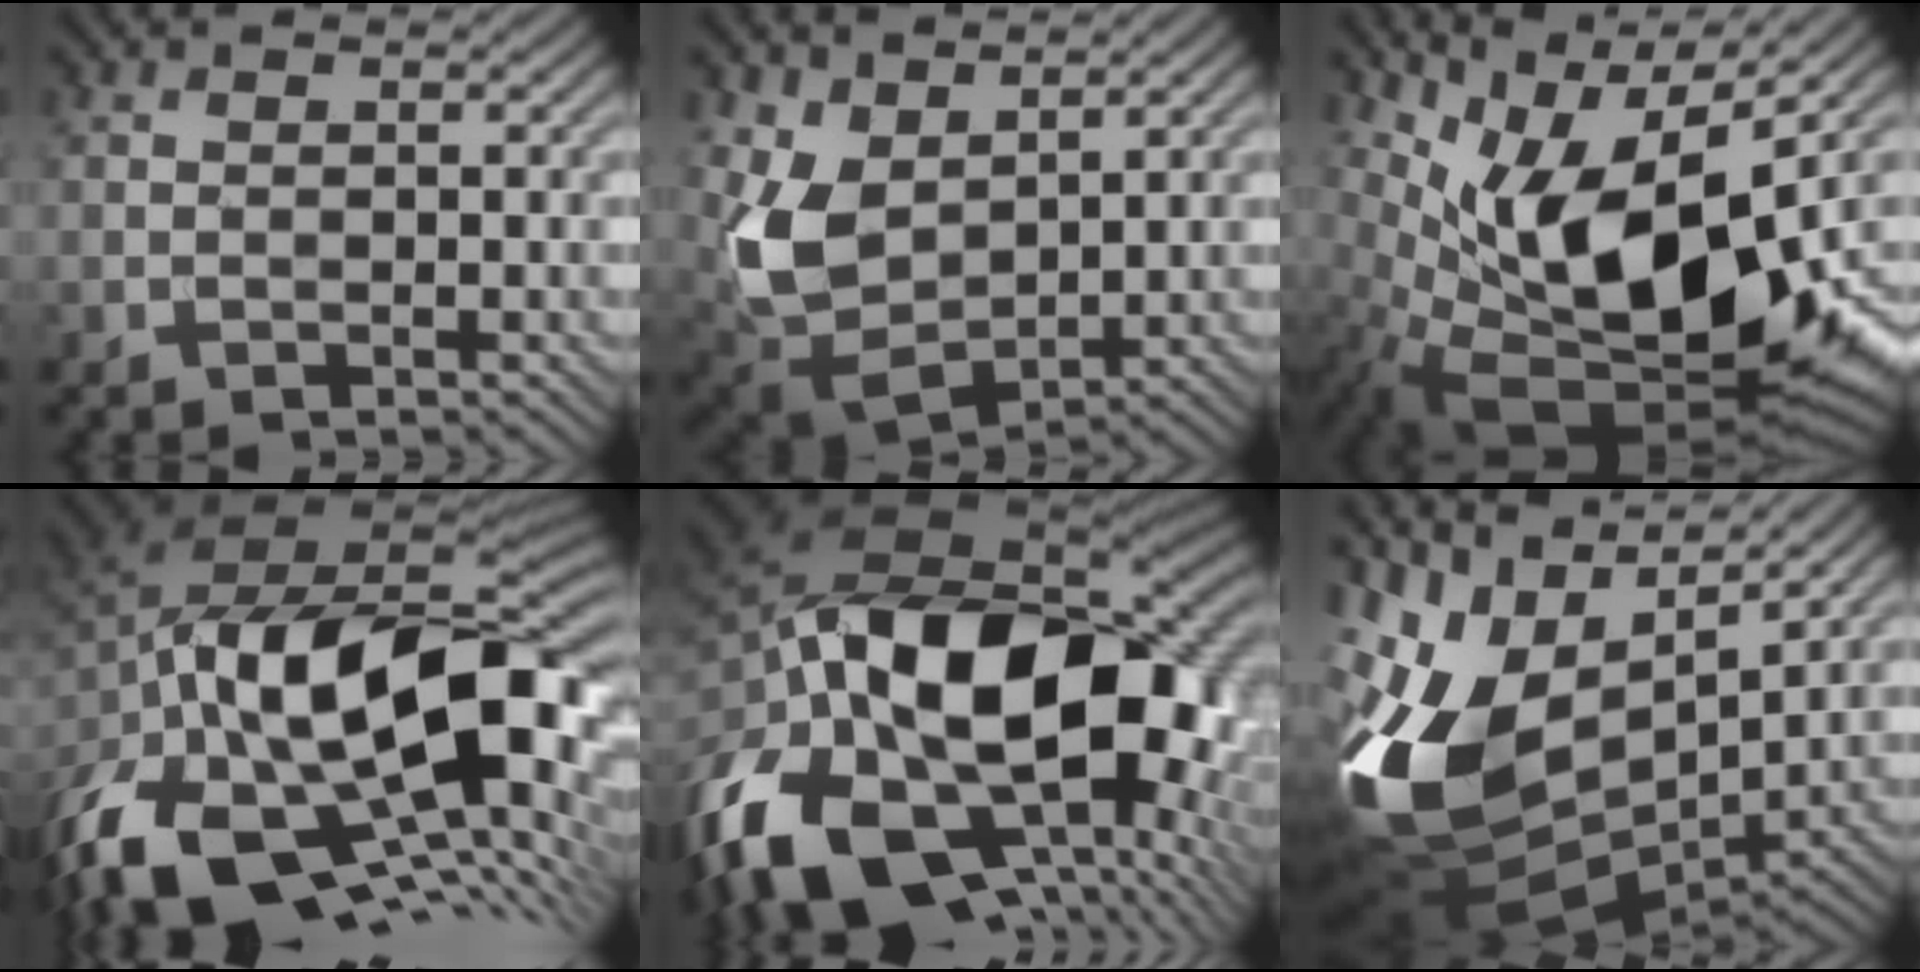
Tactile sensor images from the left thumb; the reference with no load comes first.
{"total": 9.3, "force": [3.7, 5.8, 6.3], "torque": [-0.167, -0.011, 0.083]}
{"total": 14.9, "force": [0.9, 7.5, 12.9], "torque": [-0.225, -0.024, 0.024]}
{"total": 21.6, "force": [-5.6, 11.7, 17.3], "torque": [-0.343, -0.034, -0.087]}
{"total": 22.4, "force": [-4.1, 13.3, 17.5], "torque": [-0.360, -0.053, -0.051]}
{"total": 16.8, "force": [1.2, 9.8, 13.5], "torque": [-0.315, -0.007, 0.035]}